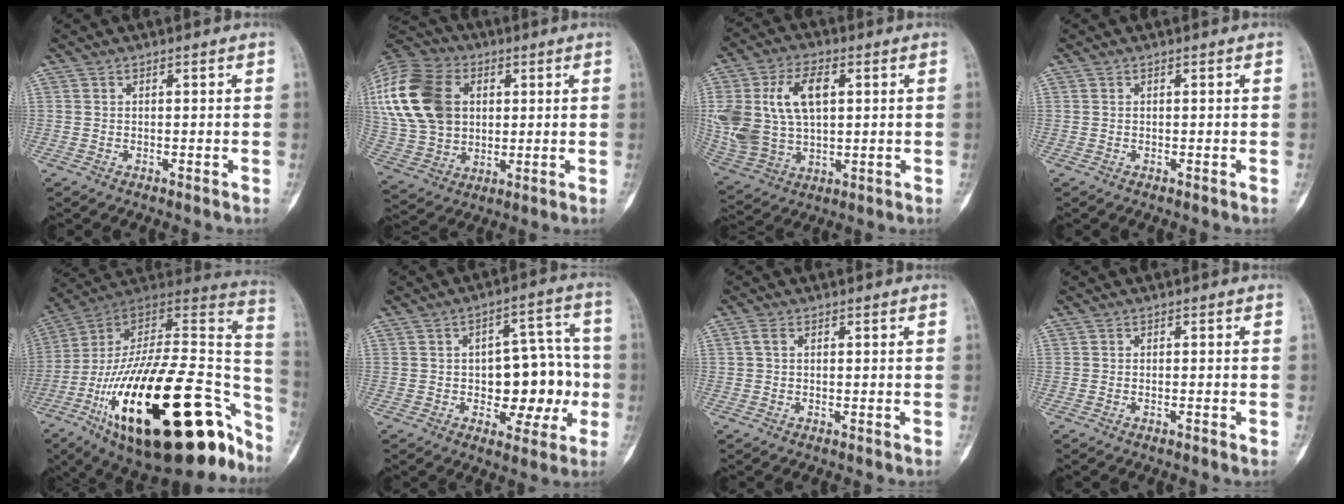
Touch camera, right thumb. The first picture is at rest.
{"total": 23.3, "force": [5.4, 17.1, 14.9], "torque": [-0.319, 0.019, 0.103]}
{"total": 16.4, "force": [3.6, 10.0, 12.5], "torque": [-0.253, 0.004, 0.078]}
{"total": 0.0}
{"total": 39.9, "force": [-17.2, 16.7, 31.9], "torque": [-0.431, 0.062, -0.268]}
{"total": 13.5, "force": [-2.1, 7.8, 10.9], "torque": [-0.097, 0.037, -0.021]}
{"total": 1.3, "force": [0.3, 0.8, 1.0], "torque": [-0.025, 0.007, 0.006]}
{"total": 0.8, "force": [-0.4, 0.1, 0.7], "torque": [-0.014, 0.000, -0.005]}